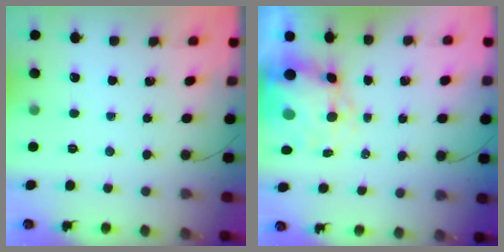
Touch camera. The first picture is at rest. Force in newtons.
{"total": 7.2, "press": 6.9, "slide": 2.2}